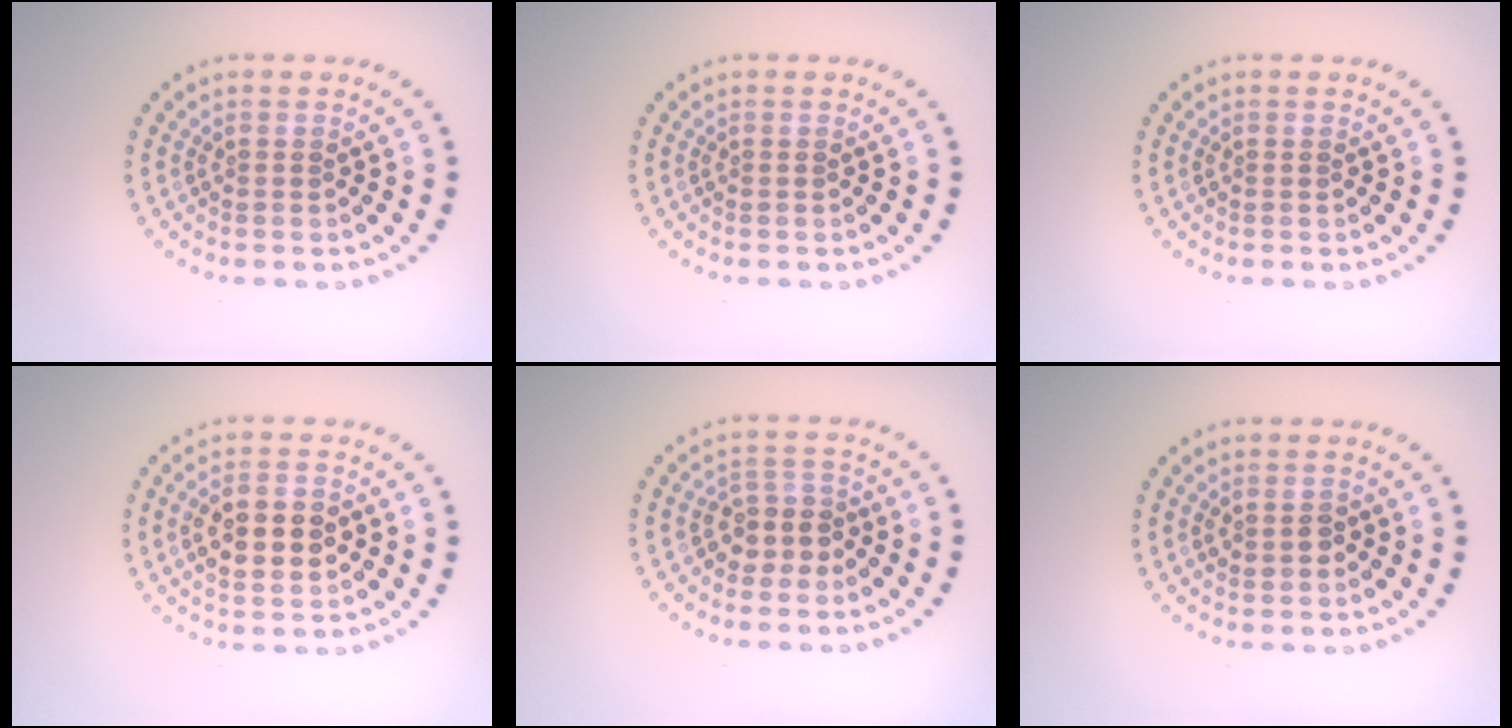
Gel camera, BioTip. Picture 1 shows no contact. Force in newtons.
{"total": 0.0}
{"total": 0.0}
{"total": 4.3, "press": 4.3, "slide": 0.2}
{"total": 2.6, "press": 2.2, "slide": 1.4}
{"total": 1.3, "press": 1.3, "slide": 0.2}